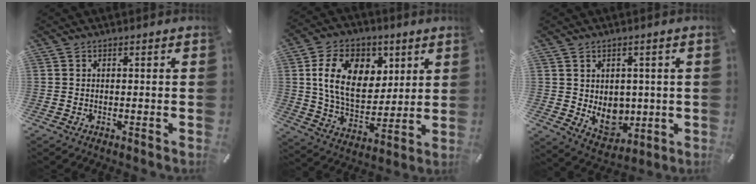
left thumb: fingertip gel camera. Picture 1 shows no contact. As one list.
[{"total": 15.8, "force": [5.3, 11.2, 9.7], "torque": [-0.169, -0.001, 0.098]}, {"total": 8.6, "force": [0.4, 7.4, 4.5], "torque": [-0.052, -0.012, 0.013]}]